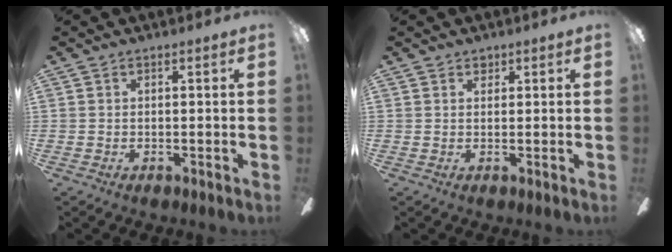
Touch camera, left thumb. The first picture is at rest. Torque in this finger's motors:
{"motor_torque": [0.09, 0.01, -0.12, 0.01, -0.01]}